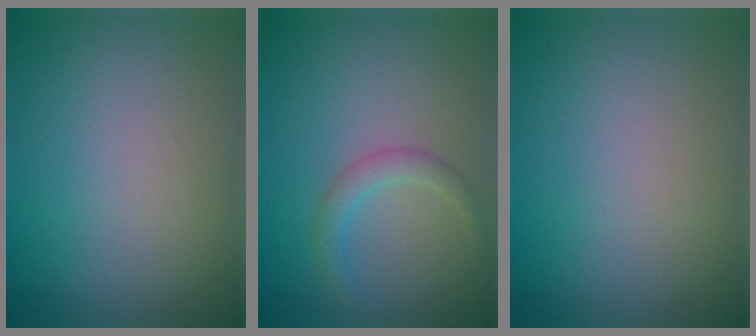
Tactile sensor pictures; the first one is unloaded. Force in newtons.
{"total": 1.7, "press": 1.7, "slide": 0.0}
{"total": 0.0}